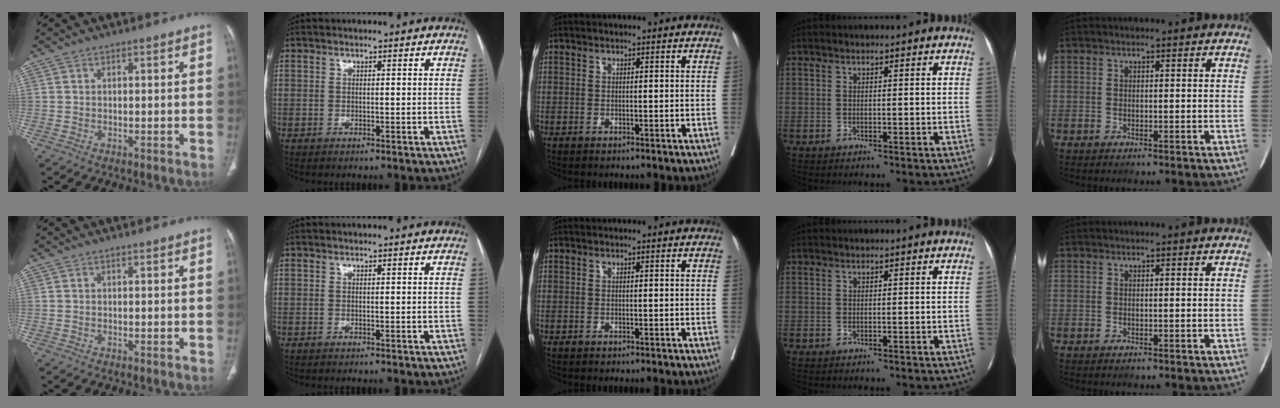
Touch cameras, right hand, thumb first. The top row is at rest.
{}